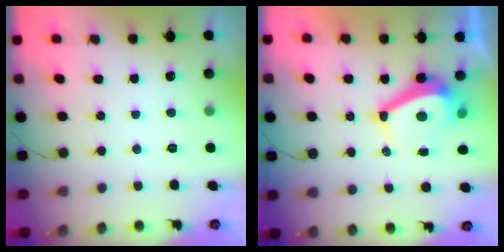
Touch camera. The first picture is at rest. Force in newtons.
{"total": 8.5, "press": 8.4, "slide": 0.7}